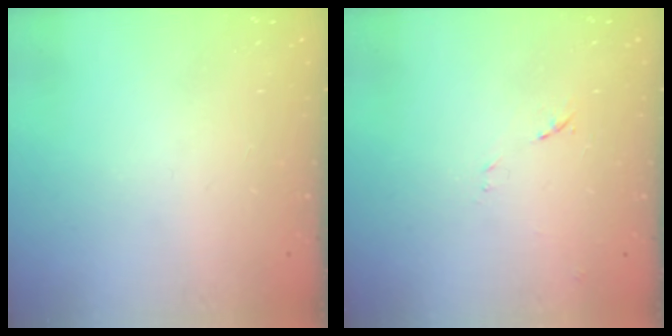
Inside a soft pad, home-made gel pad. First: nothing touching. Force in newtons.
{"total": 7.1, "press": 7.1, "slide": 0.6}